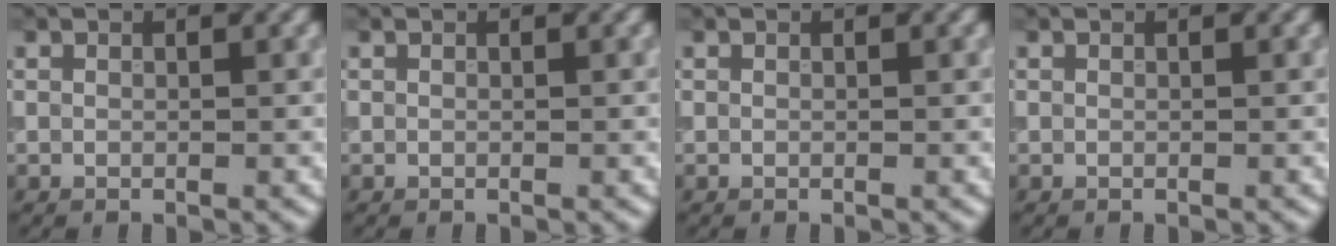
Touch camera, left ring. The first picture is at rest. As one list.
[{"total": 0.0}, {"total": 0.0}, {"total": 0.0}]